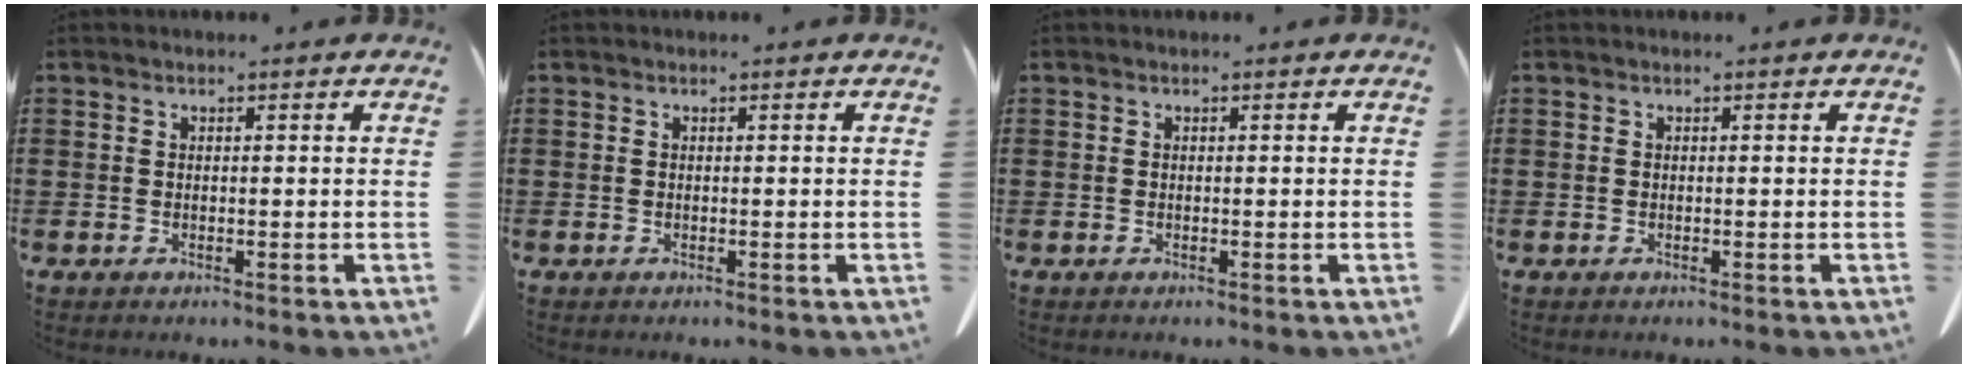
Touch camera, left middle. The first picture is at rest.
{"total": 0.0}
{"total": 0.0}
{"total": 0.0}